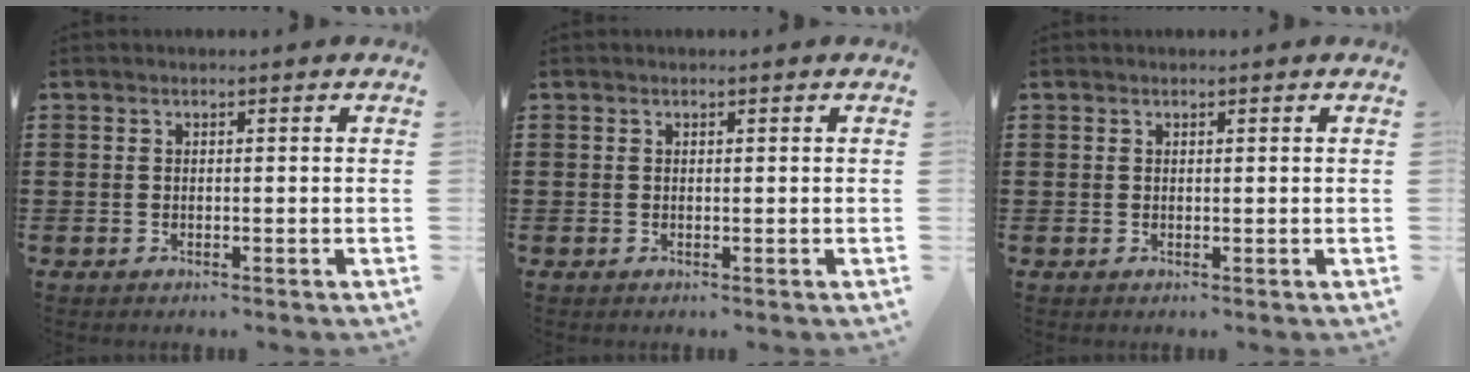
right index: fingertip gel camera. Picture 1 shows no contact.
{"total": 0.0}
{"total": 0.5, "force": [0.3, 0.4, 0.0], "torque": [-0.001, 0.003, 0.006]}